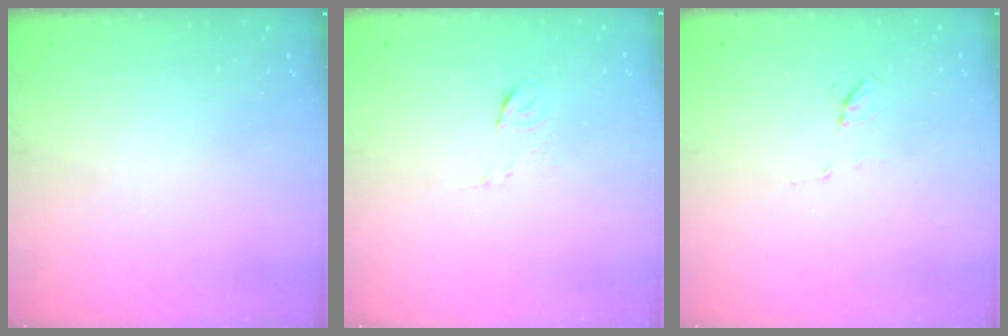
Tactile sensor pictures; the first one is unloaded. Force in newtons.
{"total": 4.2, "press": 4.1, "slide": 1.1}
{"total": 4.9, "press": 4.8, "slide": 1.3}